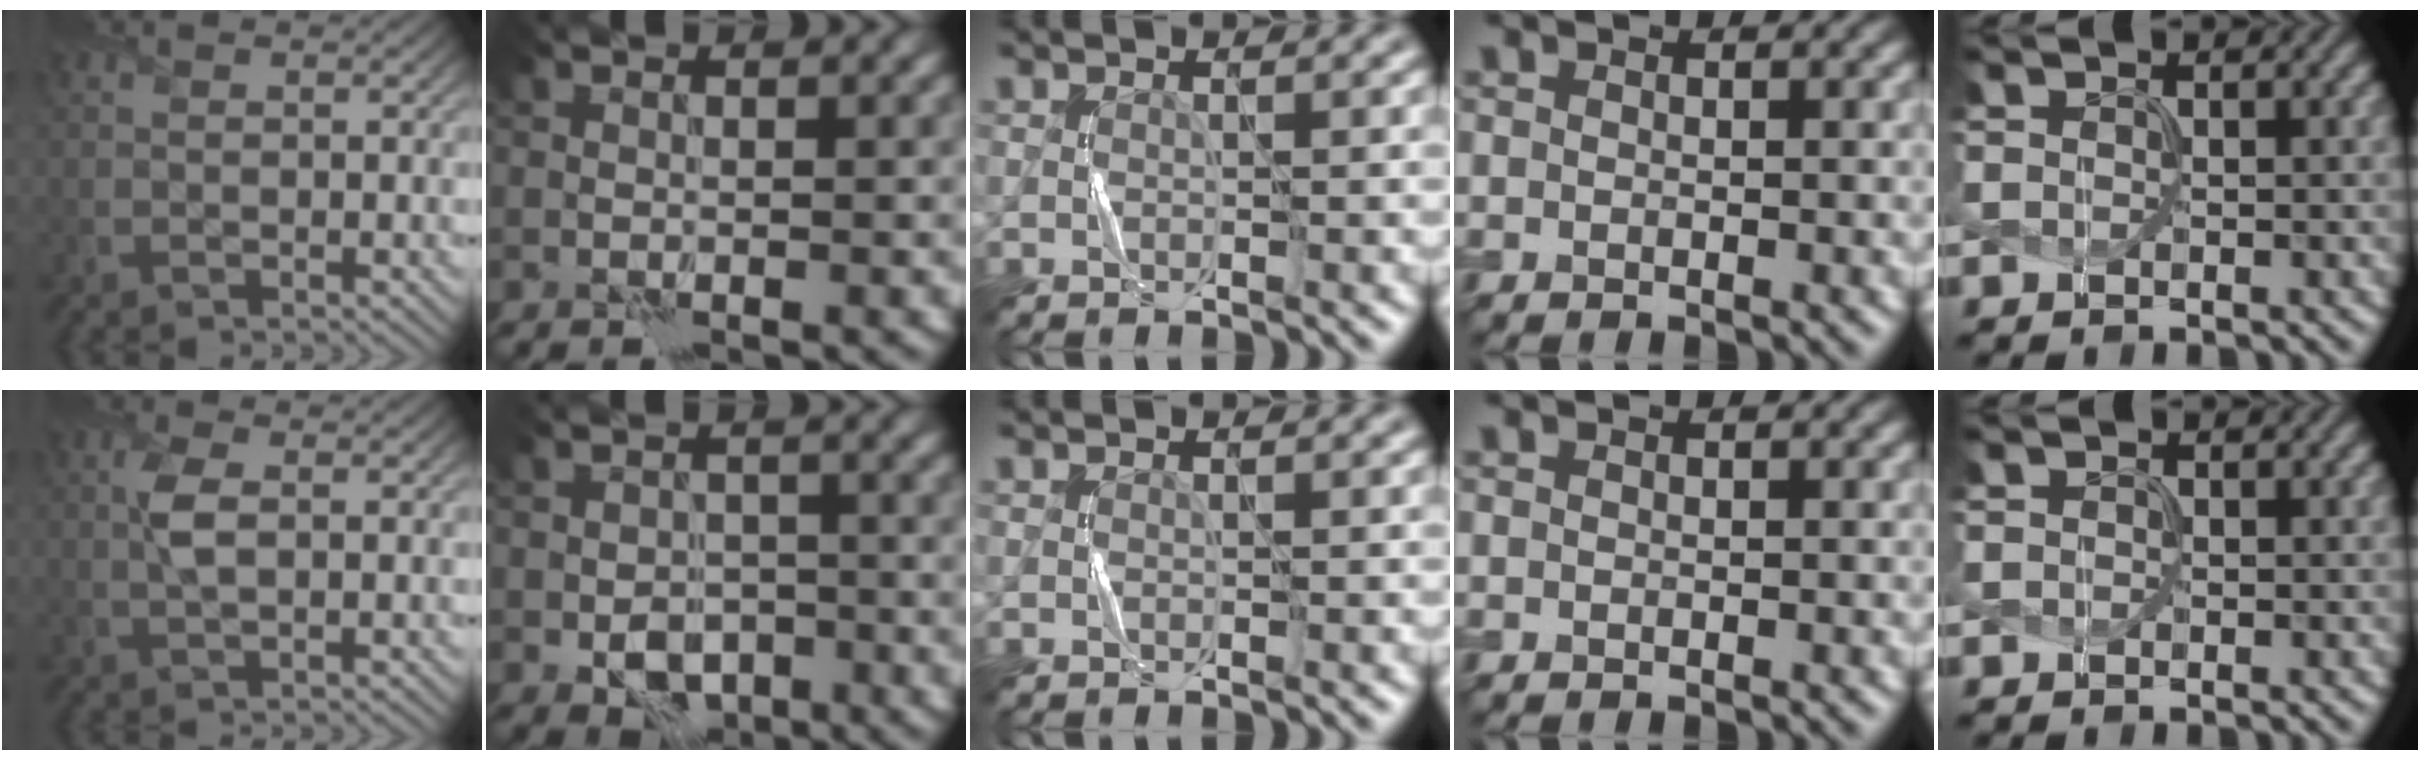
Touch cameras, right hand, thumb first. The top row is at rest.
{"thumb": {"total": 2.9, "force": [0.3, 1.1, 2.7], "torque": [-0.065, 0.003, 0.005]}, "index": {"total": 3.9, "force": [-1.5, 2.8, 2.3], "torque": [-0.035, -0.006, -0.026]}, "little": {"total": 0.6, "force": [-0.1, -0.1, -0.5], "torque": [0.006, -0.001, 0.005]}}